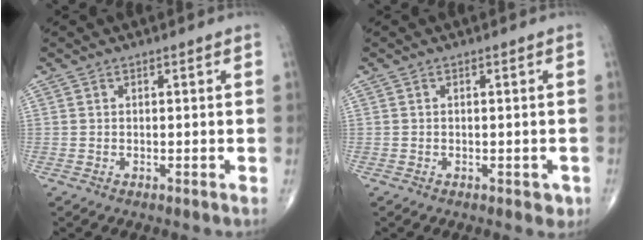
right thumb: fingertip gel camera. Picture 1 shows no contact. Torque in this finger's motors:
{"motor_torque": [0.12, 0.30, -0.09, -0.02, 0.00]}